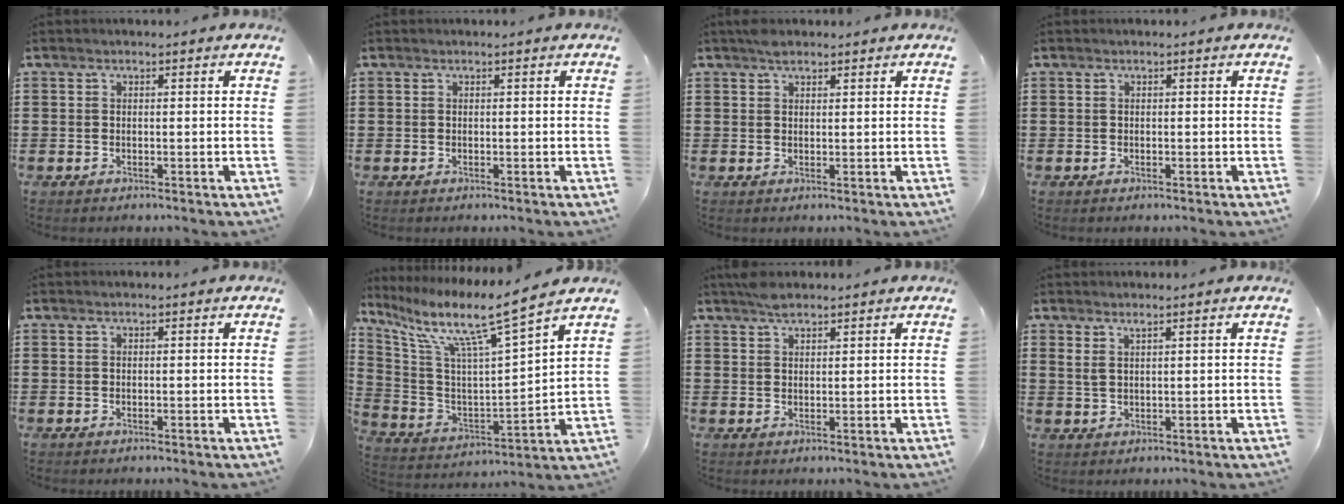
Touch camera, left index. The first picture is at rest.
{"total": 0.0}
{"total": 1.7, "force": [1.4, 0.7, 0.7], "torque": [-0.017, 0.002, 0.026]}
{"total": 0.0}
{"total": 0.0}
{"total": 10.5, "force": [7.7, 0.5, 7.2], "torque": [-0.159, -0.058, 0.117]}
{"total": 2.3, "force": [1.9, 0.7, 1.0], "torque": [-0.025, 0.001, 0.037]}
{"total": 1.6, "force": [1.1, 0.1, 1.1], "torque": [-0.025, 0.000, 0.021]}